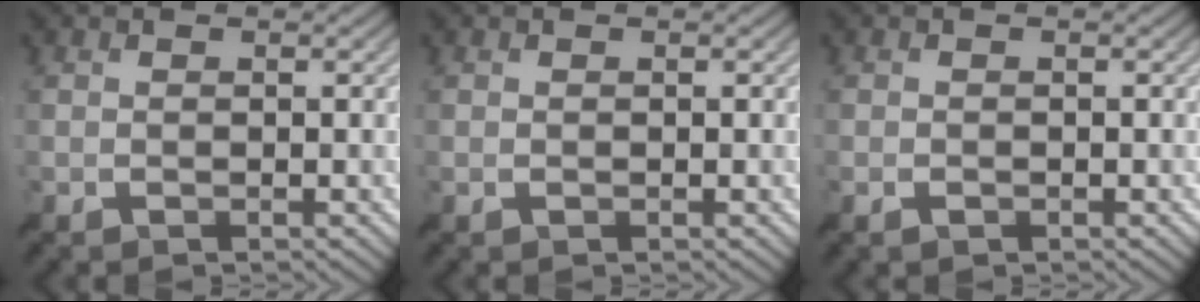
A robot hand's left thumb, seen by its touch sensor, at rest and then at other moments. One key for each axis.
{"total": 0.0}
{"total": 0.8, "fx": -0.6, "fy": 0.5, "fz": 0.4, "tx": -0.010, "ty": -0.003, "tz": -0.010}